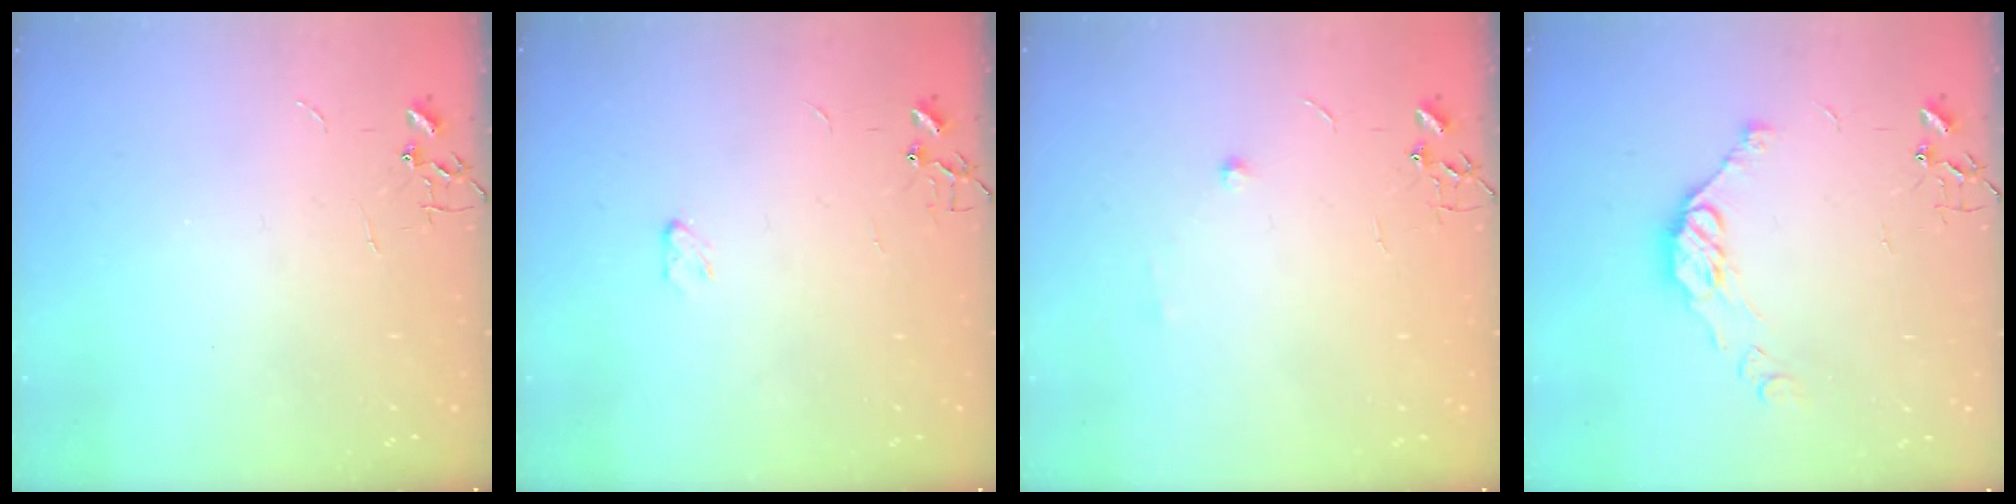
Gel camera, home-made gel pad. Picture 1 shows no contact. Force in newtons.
{"total": 2.9, "press": 2.9, "slide": 0.4}
{"total": 5.0, "press": 4.8, "slide": 1.3}
{"total": 10.5, "press": 10.4, "slide": 0.6}